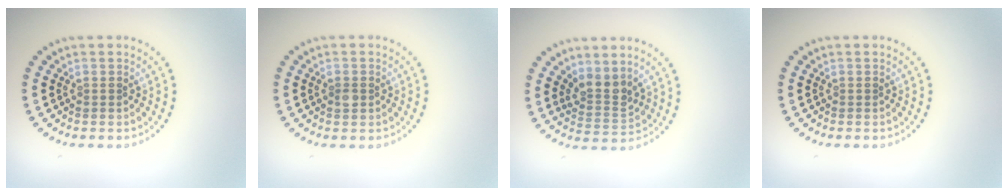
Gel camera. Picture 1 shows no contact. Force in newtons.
{"total": 1.0, "press": 1.0, "slide": 0.1}
{"total": 2.5, "press": 1.9, "slide": 1.7}
{"total": 0.0}